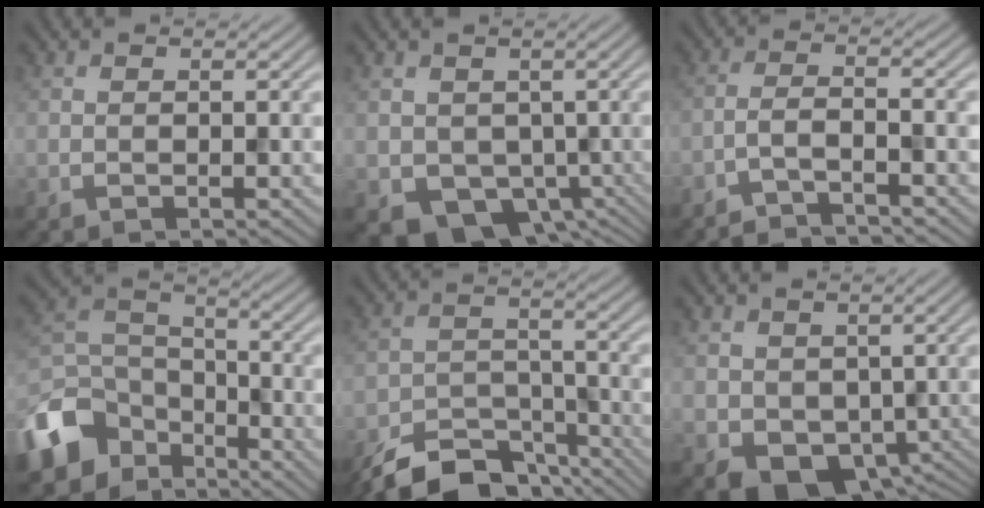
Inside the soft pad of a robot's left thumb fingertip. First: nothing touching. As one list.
[{"total": 5.8, "force": [-1.3, 5.0, 2.7], "torque": [-0.053, -0.034, -0.013]}, {"total": 3.5, "force": [-3.0, 0.5, 1.7], "torque": [-0.013, 0.007, -0.070]}, {"total": 11.2, "force": [-7.7, 7.2, 3.9], "torque": [-0.108, -0.018, -0.159]}, {"total": 9.3, "force": [-8.0, 3.5, 3.1], "torque": [-0.050, -0.014, -0.140]}, {"total": 5.4, "force": [-0.8, 4.6, 2.8], "torque": [-0.052, -0.033, -0.002]}]